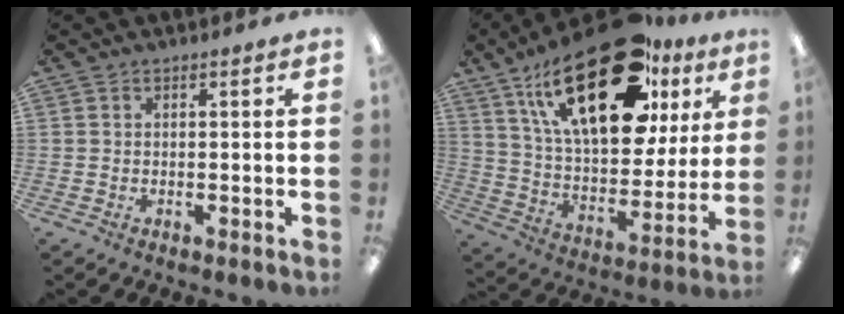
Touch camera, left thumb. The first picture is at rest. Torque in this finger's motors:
{"motor_torque": [1.86, 3.16, 1.39, -1.39, 0.61]}